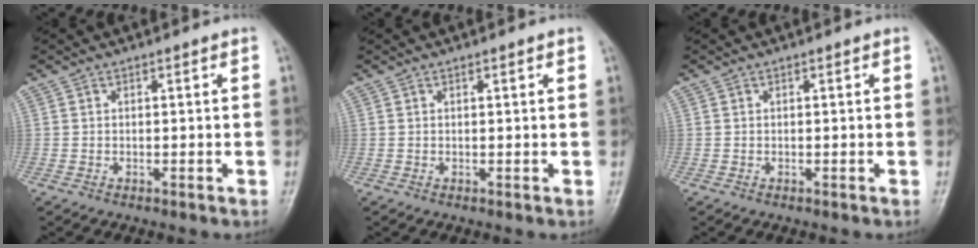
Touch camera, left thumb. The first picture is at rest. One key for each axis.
{"total": 0.8, "fx": 0.5, "fy": 0.1, "fz": 0.6, "tx": -0.009, "ty": 0.000, "tz": 0.005}
{"total": 0.0}